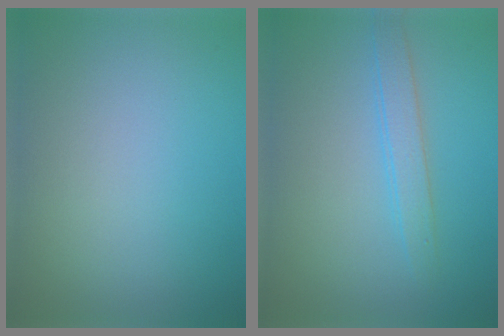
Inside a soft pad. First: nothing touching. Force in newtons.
{"total": 2.1, "press": 2.1, "slide": 0.1}